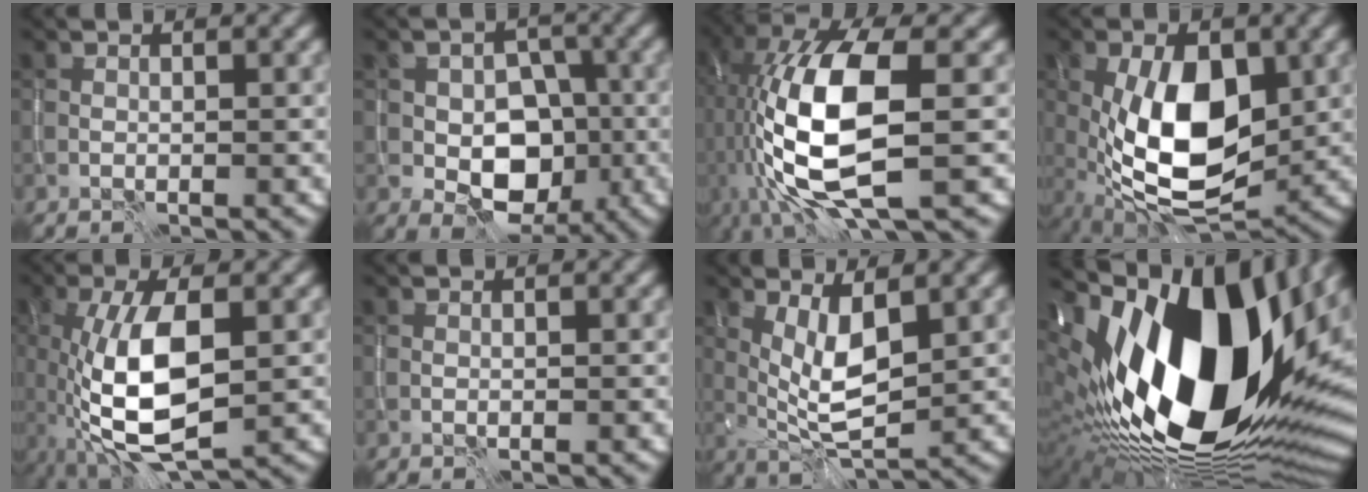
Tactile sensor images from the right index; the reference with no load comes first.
{"total": 6.6, "force": [-1.9, 4.6, 4.3], "torque": [-0.056, 0.001, -0.030]}
{"total": 13.4, "force": [-0.9, 5.3, 12.3], "torque": [-0.253, 0.004, -0.018]}
{"total": 10.5, "force": [-0.4, 5.5, 8.9], "torque": [-0.164, -0.009, -0.003]}
{"total": 8.8, "force": [-1.5, 3.5, 7.9], "torque": [-0.162, -0.002, -0.027]}
{"total": 0.0}
{"total": 5.5, "force": [0.9, 1.9, 5.1], "torque": [-0.098, -0.013, 0.021]}
{"total": 20.9, "force": [2.2, 10.6, 17.9], "torque": [-0.326, -0.012, 0.029]}